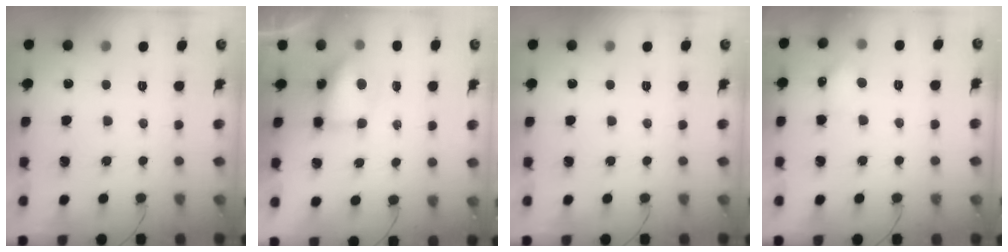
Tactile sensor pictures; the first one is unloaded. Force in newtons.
{"total": 7.3, "press": 7.3, "slide": 0.6}
{"total": 0.0}
{"total": 5.6, "press": 5.4, "slide": 1.6}